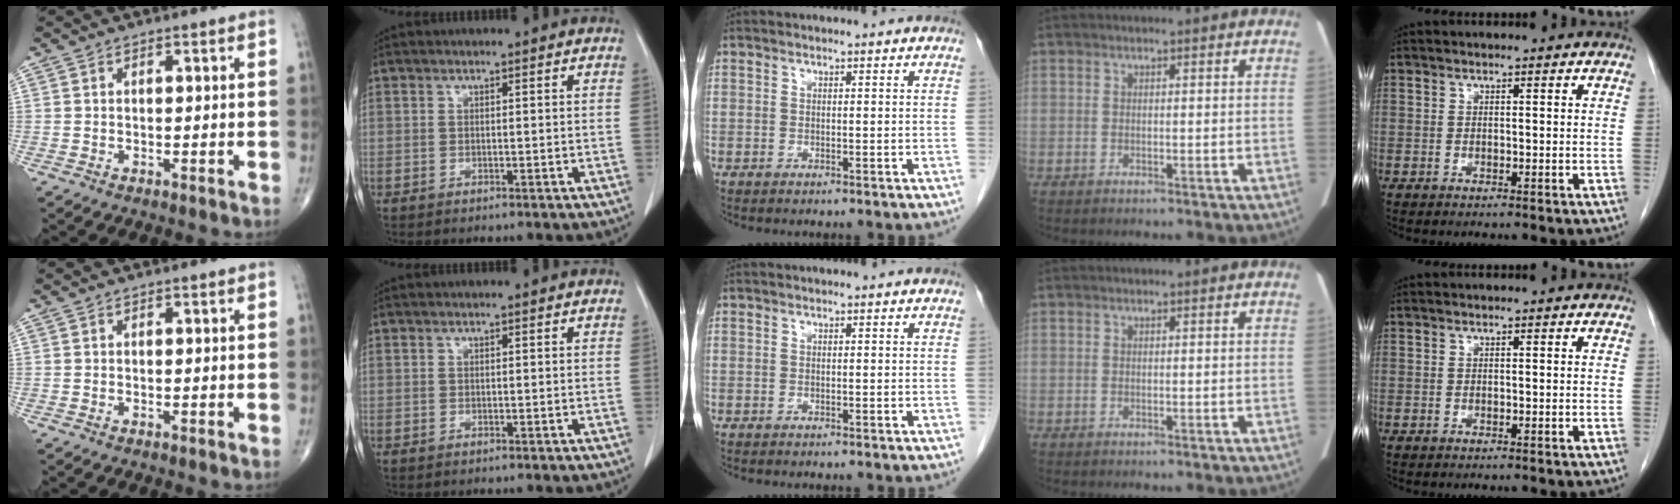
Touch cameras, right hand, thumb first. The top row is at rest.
{}